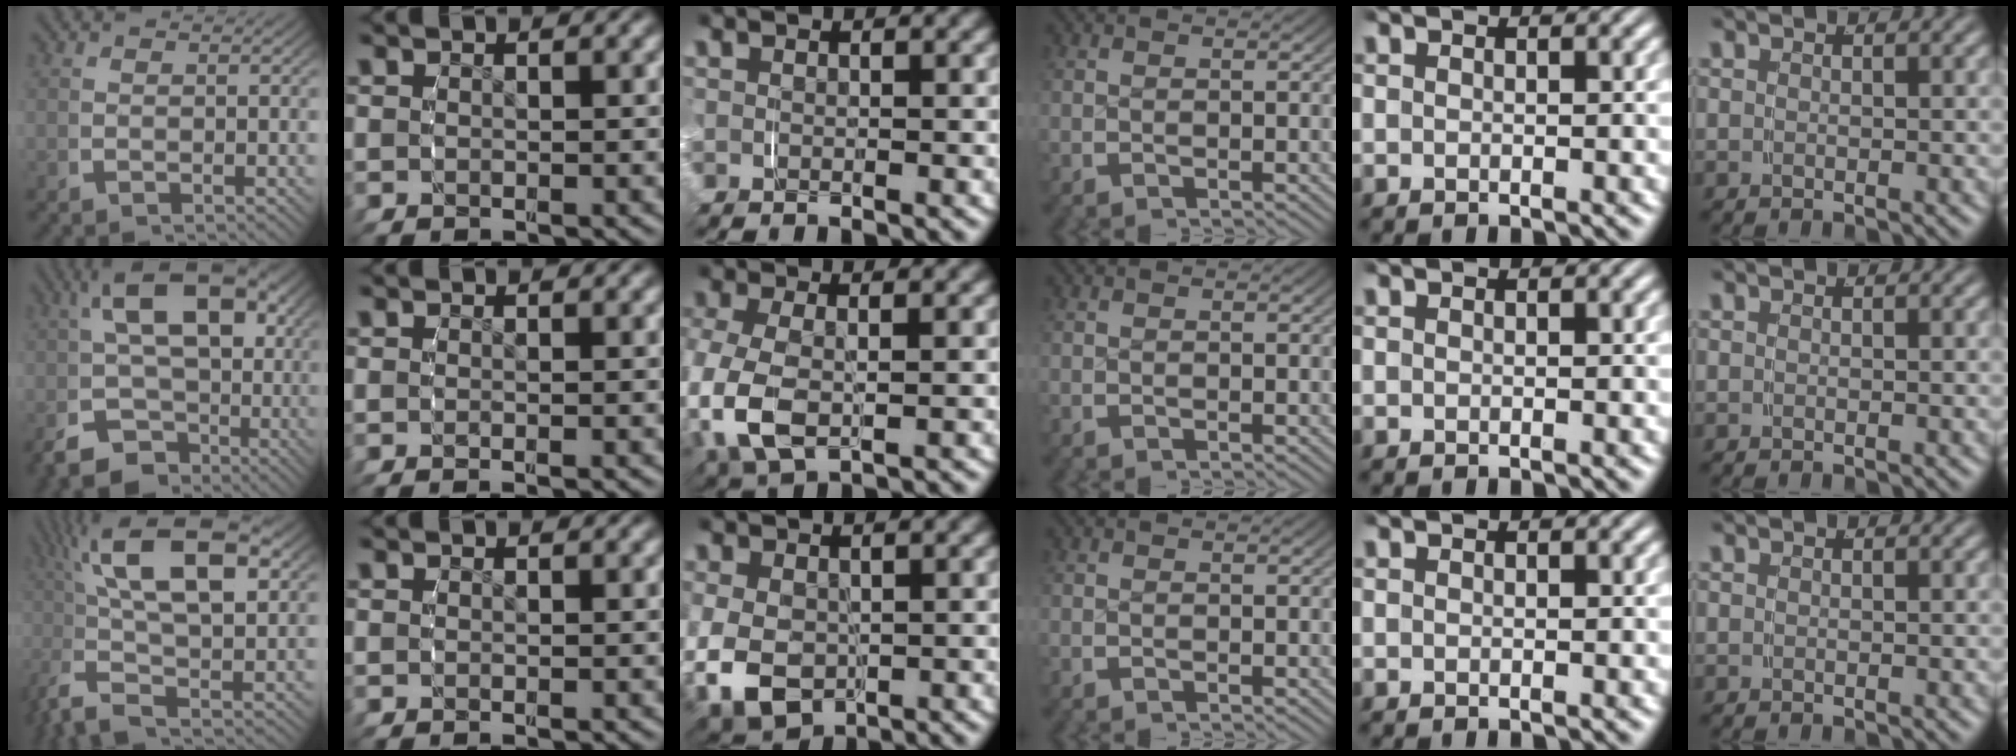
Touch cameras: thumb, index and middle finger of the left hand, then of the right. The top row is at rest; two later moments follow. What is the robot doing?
{"motion": "grasp_and_lifting", "object": "shorts"}